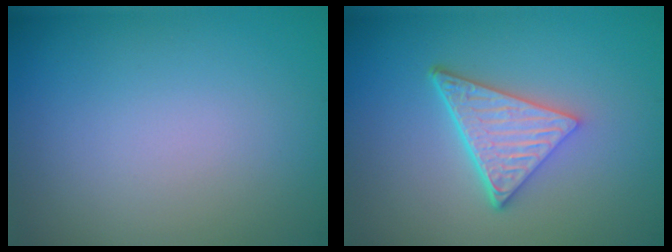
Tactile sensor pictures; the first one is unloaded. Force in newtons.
{"total": 4.9, "press": 3.5, "slide": 3.5}